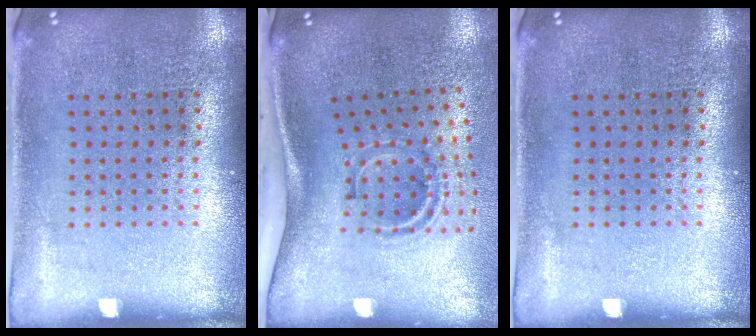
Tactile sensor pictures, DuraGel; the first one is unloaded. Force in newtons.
{"total": 2.1, "press": 1.2, "slide": 1.7}
{"total": 0.0}